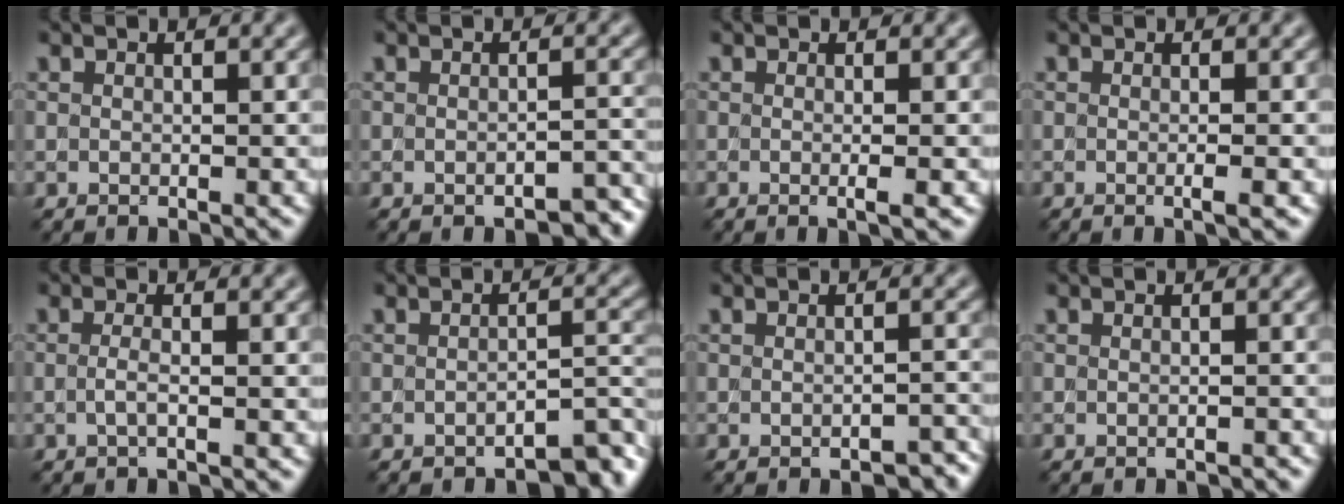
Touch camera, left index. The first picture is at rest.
{"total": 2.8, "force": [-1.9, 0.8, 1.9], "torque": [-0.026, -0.001, -0.022]}
{"total": 2.0, "force": [-0.1, 0.7, 1.8], "torque": [-0.021, -0.005, -0.011]}
{"total": 2.0, "force": [-0.1, 0.8, 1.9], "torque": [-0.017, -0.006, -0.012]}
{"total": 1.2, "force": [-0.1, 0.4, 1.2], "torque": [-0.023, -0.002, -0.008]}
{"total": 3.3, "force": [-2.6, 0.6, 1.9], "torque": [-0.027, 0.005, -0.037]}
{"total": 2.2, "force": [-1.6, 0.7, 1.4], "torque": [-0.017, 0.000, -0.018]}
{"total": 1.0, "force": [-0.8, 0.3, 0.6], "torque": [-0.002, -0.003, -0.019]}